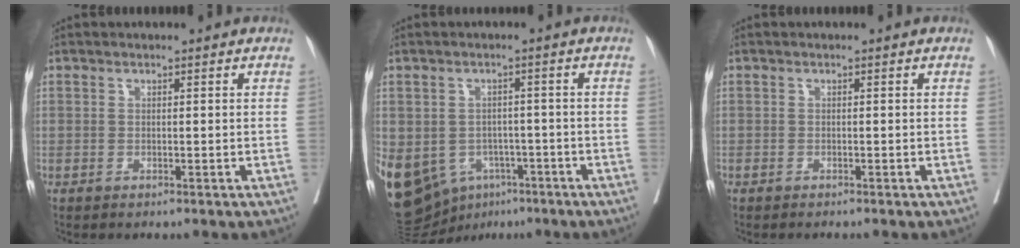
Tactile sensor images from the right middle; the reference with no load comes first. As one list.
[{"total": 23.1, "force": [-10.0, 17.8, 10.9], "torque": [-0.335, -0.012, -0.134]}, {"total": 1.0, "force": [-0.9, 0.1, 0.4], "torque": [-0.007, -0.001, -0.014]}]